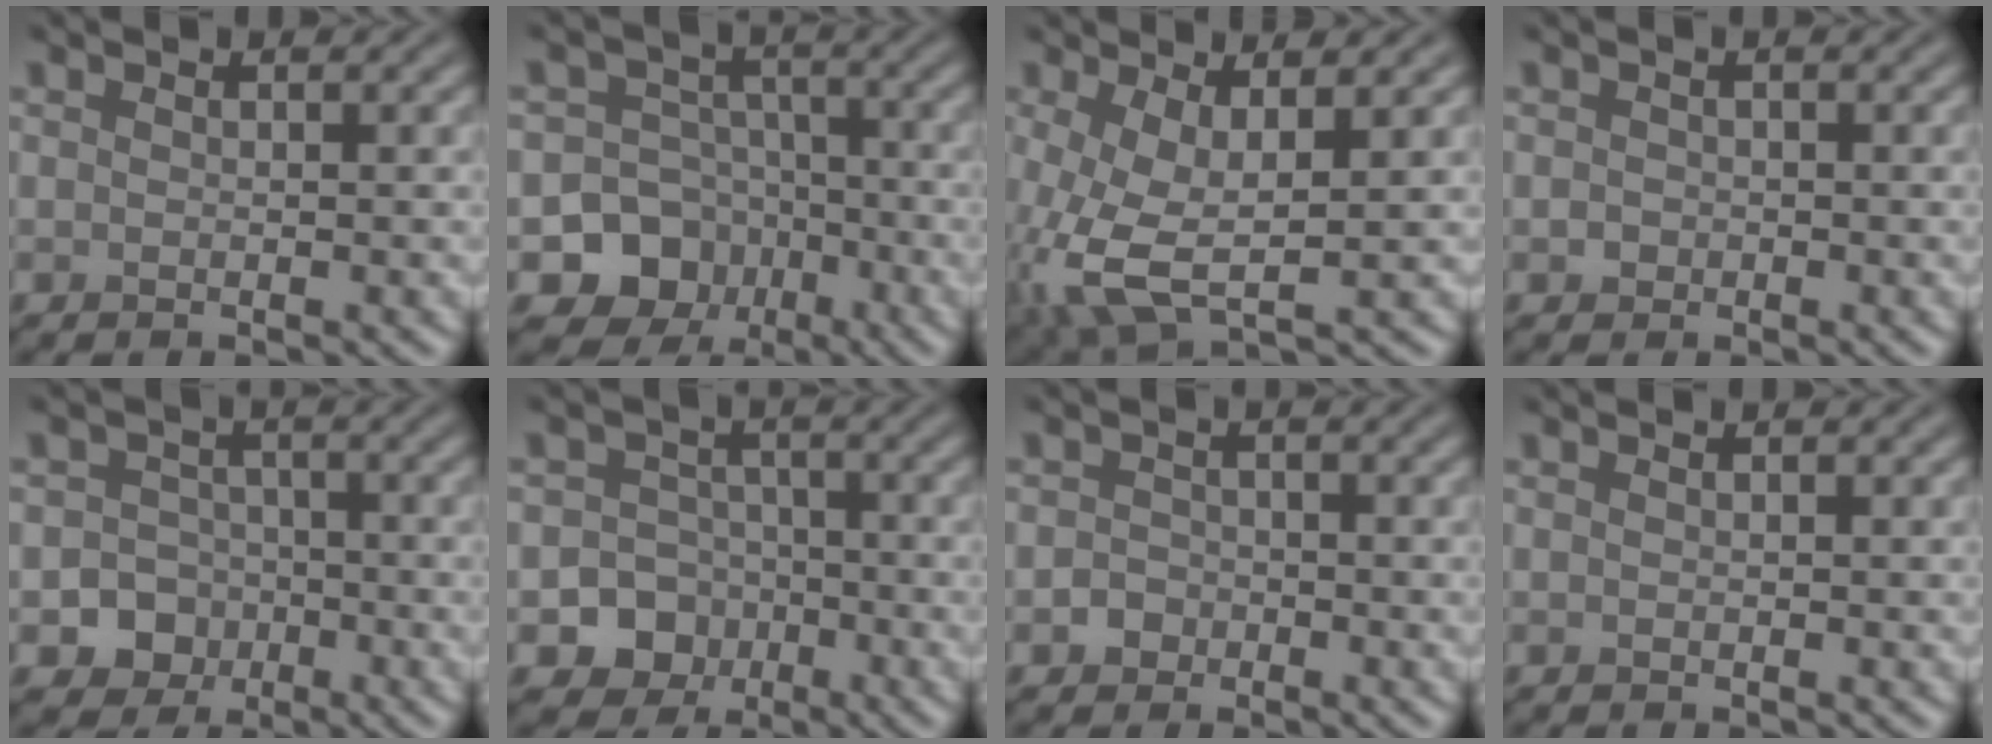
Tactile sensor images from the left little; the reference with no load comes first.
{"total": 9.0, "force": [-4.1, 7.9, 1.5], "torque": [-0.006, -0.014, -0.095]}
{"total": 6.4, "force": [-0.8, 2.8, 5.7], "torque": [-0.146, -0.010, -0.015]}
{"total": 0.7, "force": [-0.2, 0.6, 0.2], "torque": [0.000, -0.004, -0.005]}
{"total": 5.3, "force": [-2.3, 4.6, 1.0], "torque": [0.020, -0.007, -0.056]}
{"total": 7.0, "force": [-3.1, 6.2, 1.2], "torque": [0.011, -0.013, -0.071]}
{"total": 1.3, "force": [-0.6, 1.2, 0.3], "torque": [0.003, 0.002, -0.014]}
{"total": 0.0}